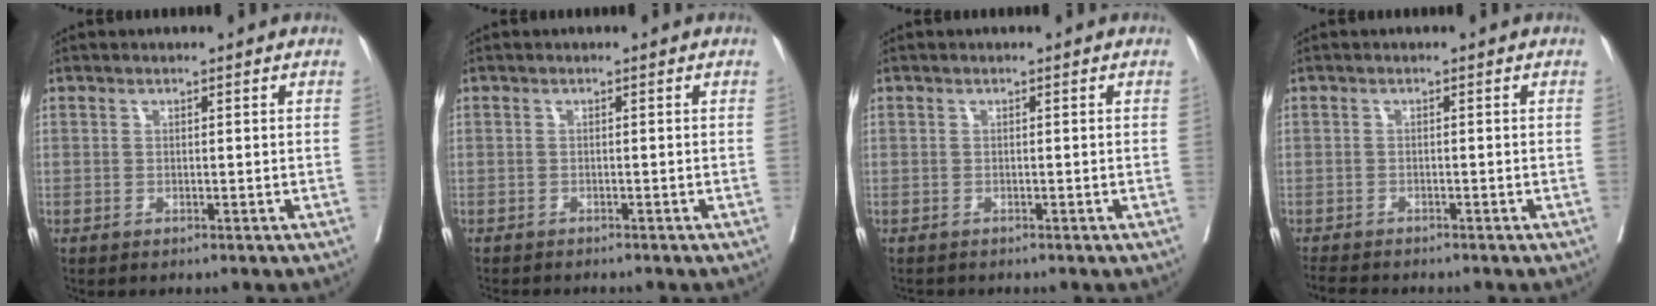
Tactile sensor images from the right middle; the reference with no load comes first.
{"total": 3.8, "force": [-3.5, 0.8, 1.3], "torque": [-0.019, -0.007, -0.048]}
{"total": 1.1, "force": [-1.0, 0.4, 0.1], "torque": [-0.010, -0.004, -0.017]}
{"total": 4.2, "force": [-3.9, 0.7, 1.4], "torque": [-0.021, -0.013, -0.065]}